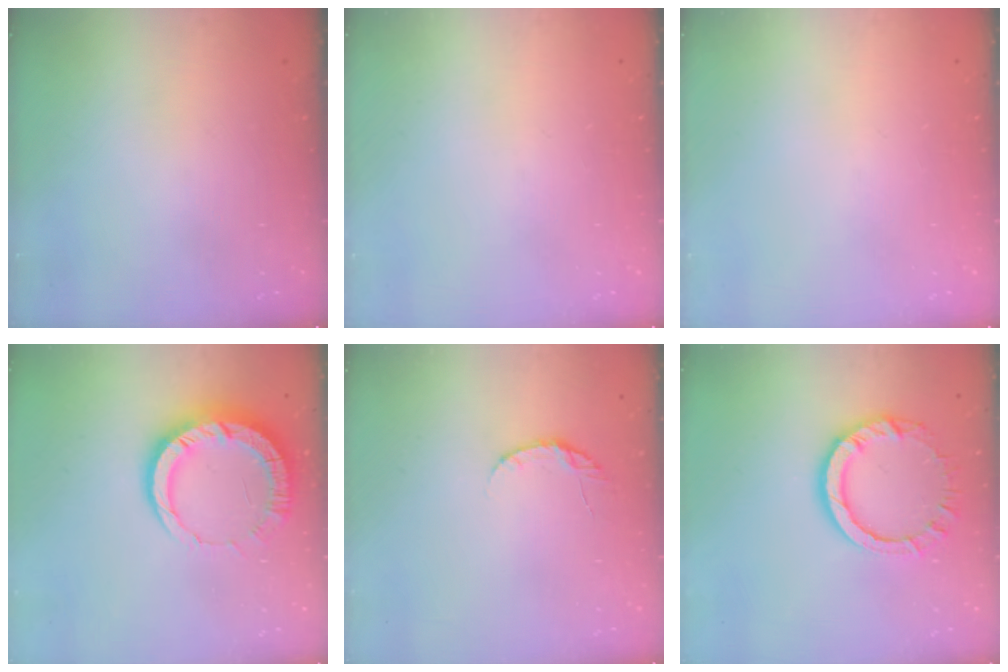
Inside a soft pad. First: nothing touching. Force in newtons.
{"total": 0.0}
{"total": 0.0}
{"total": 11.3, "press": 11.2, "slide": 1.2}
{"total": 5.1, "press": 5.0, "slide": 0.7}
{"total": 8.7, "press": 8.6, "slide": 0.7}